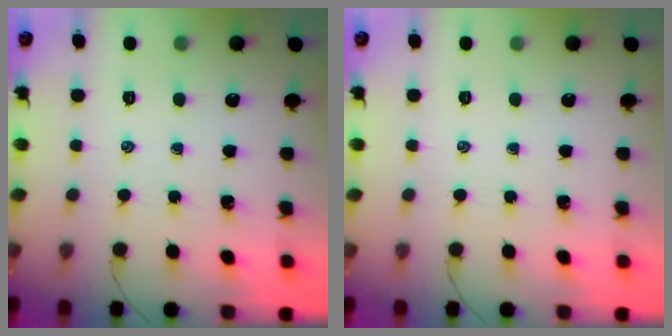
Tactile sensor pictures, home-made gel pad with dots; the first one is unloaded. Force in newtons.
{"total": 0.0}